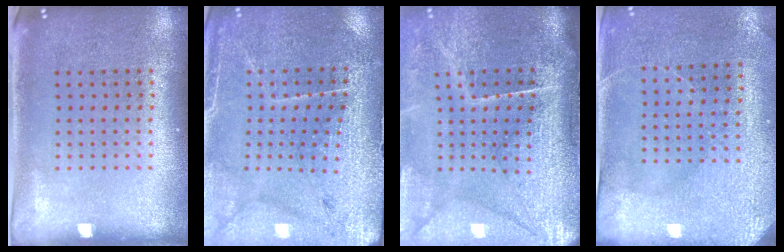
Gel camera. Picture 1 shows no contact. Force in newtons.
{"total": 3.1, "press": 3.1, "slide": 0.2}
{"total": 4.8, "press": 4.0, "slide": 2.7}
{"total": 2.9, "press": 2.8, "slide": 0.7}